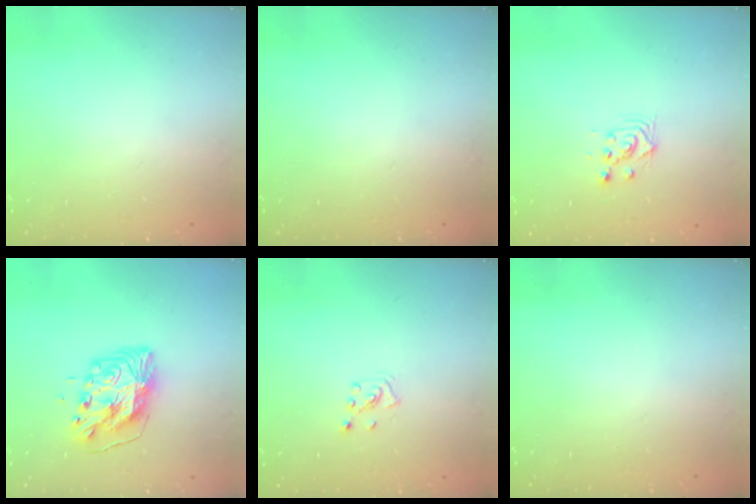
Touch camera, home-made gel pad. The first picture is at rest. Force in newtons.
{"total": 0.0}
{"total": 3.0, "press": 3.0, "slide": 0.1}
{"total": 10.5, "press": 10.4, "slide": 1.0}
{"total": 2.8, "press": 2.8, "slide": 0.2}
{"total": 0.0}